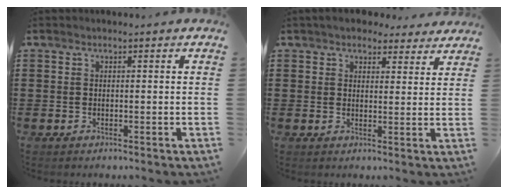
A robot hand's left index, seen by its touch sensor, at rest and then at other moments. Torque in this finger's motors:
{"motor_torque": [0.91, -1.23, 0.07, -0.12]}